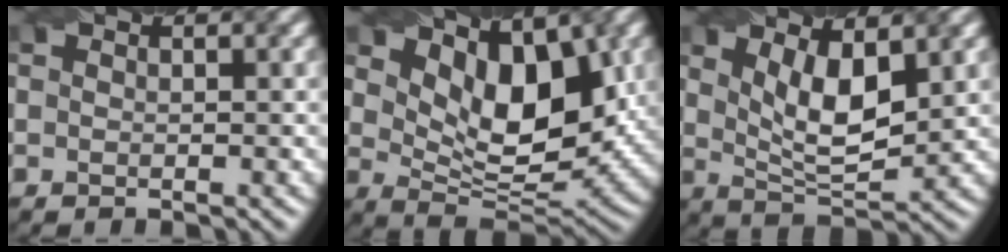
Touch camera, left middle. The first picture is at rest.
{"total": 8.7, "force": [3.9, 4.3, 6.5], "torque": [-0.112, -0.010, 0.066]}
{"total": 5.4, "force": [1.9, 2.0, 4.6], "torque": [-0.089, -0.012, 0.039]}